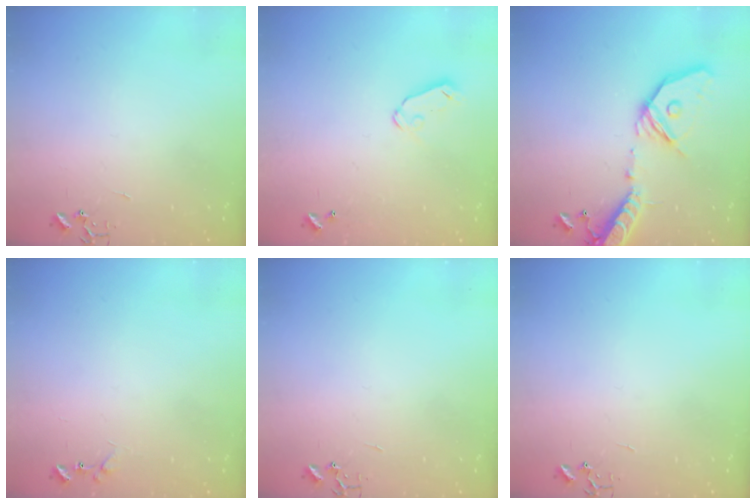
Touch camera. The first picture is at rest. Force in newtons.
{"total": 5.8, "press": 5.8, "slide": 0.5}
{"total": 21.3, "press": 20.9, "slide": 4.1}
{"total": 7.1, "press": 7.0, "slide": 0.5}
{"total": 0.0}
{"total": 0.0}